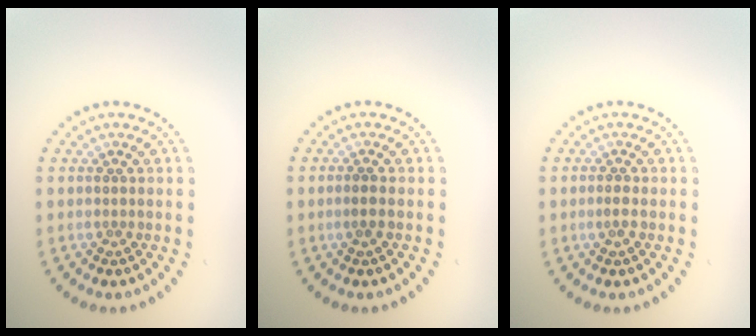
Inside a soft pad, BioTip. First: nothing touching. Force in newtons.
{"total": 0.9, "press": 0.9, "slide": 0.4}
{"total": 0.9, "press": 0.9, "slide": 0.3}